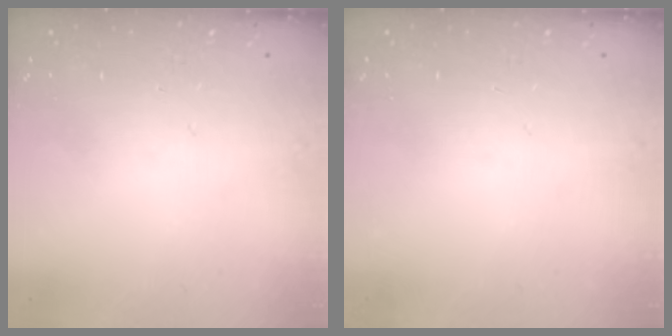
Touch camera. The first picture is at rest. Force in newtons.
{"total": 0.0}